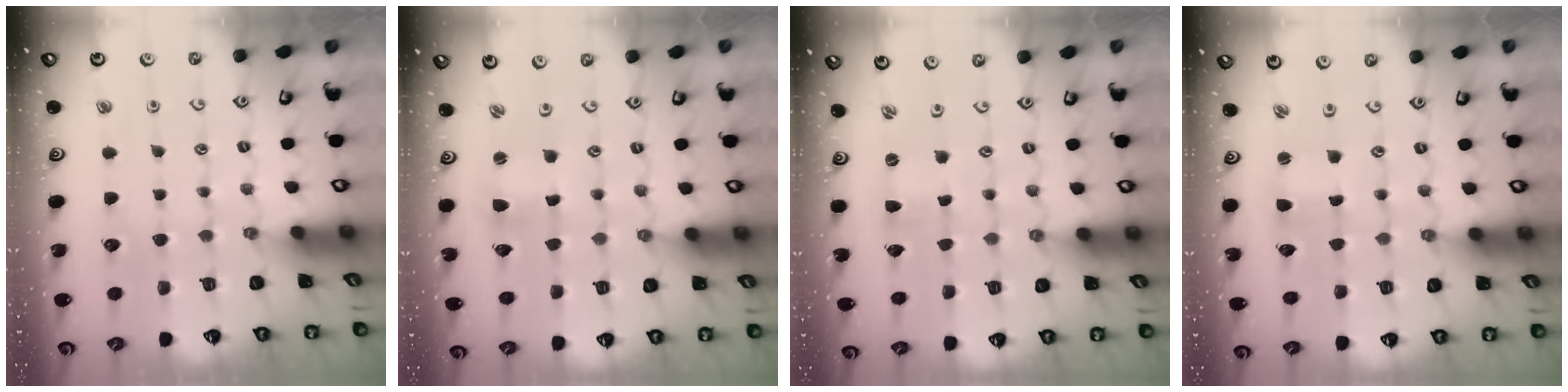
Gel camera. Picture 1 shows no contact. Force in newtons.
{"total": 1.7, "press": 1.7, "slide": 0.3}
{"total": 0.0}
{"total": 1.2, "press": 1.2, "slide": 0.0}